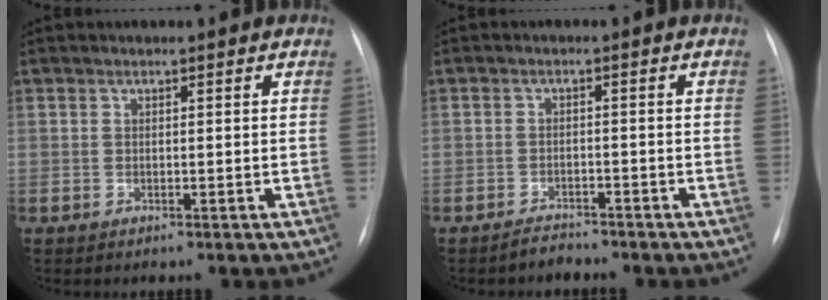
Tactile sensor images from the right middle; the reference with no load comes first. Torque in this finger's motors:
{"motor_torque": [0.16, -0.40, -0.09, -0.05]}